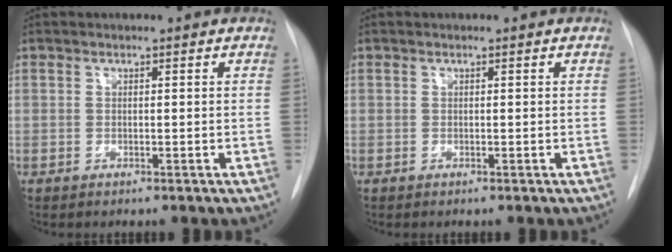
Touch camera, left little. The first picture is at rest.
{"total": 0.0}